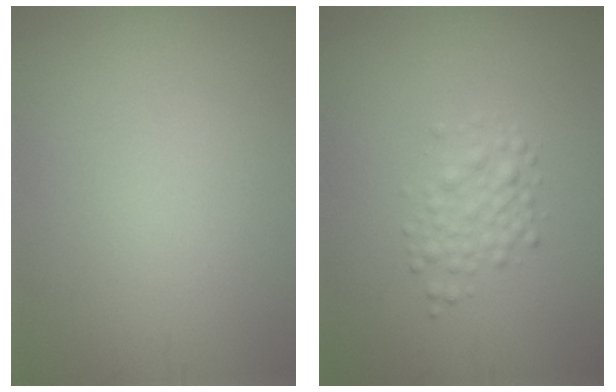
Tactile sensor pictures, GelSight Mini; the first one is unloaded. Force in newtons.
{"total": 2.1, "press": 2.1, "slide": 0.0}